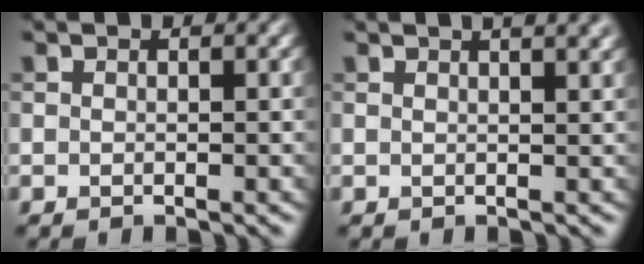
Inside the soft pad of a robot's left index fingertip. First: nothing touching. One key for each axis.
{"total": 5.3, "fx": 3.1, "fy": 2.2, "fz": 3.6, "tx": -0.012, "ty": 0.032, "tz": 0.006}